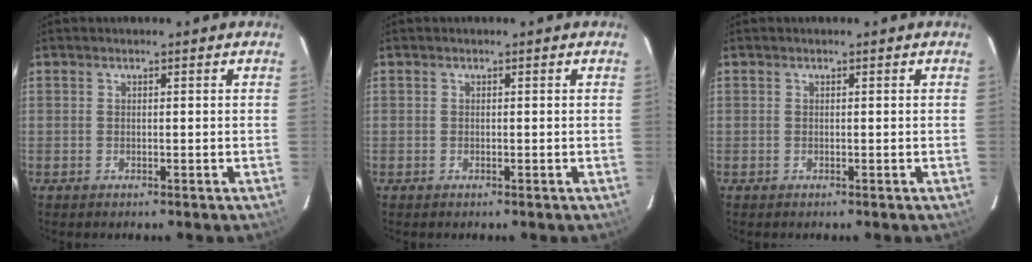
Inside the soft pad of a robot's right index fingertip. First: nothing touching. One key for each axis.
{"total": 0.0}
{"total": 0.0}